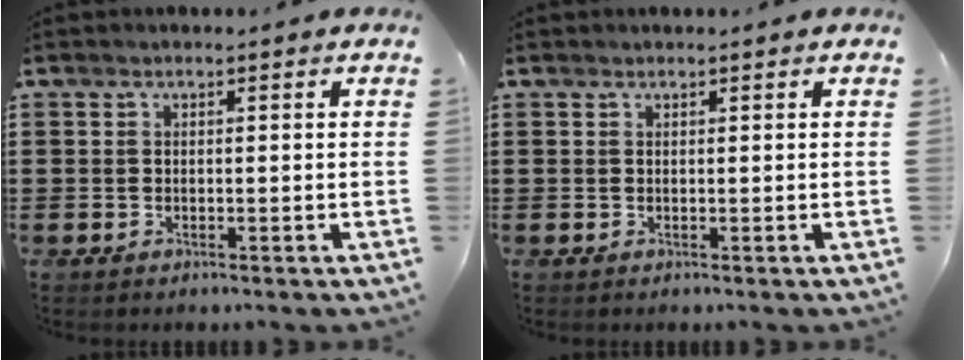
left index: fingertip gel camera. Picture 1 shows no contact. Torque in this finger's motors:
{"motor_torque": [0.02, 0.01, 0.00, 0.00]}